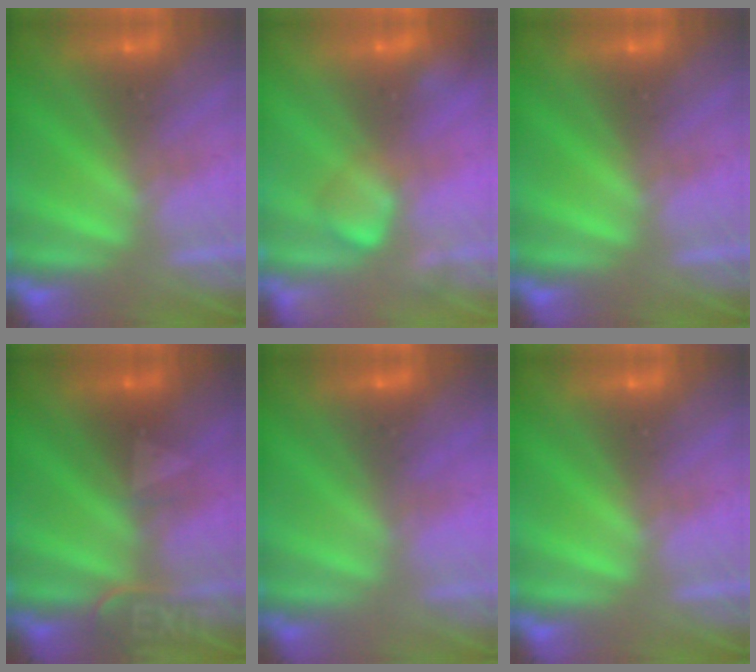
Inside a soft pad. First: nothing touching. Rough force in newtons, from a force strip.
{"total": 2.4}
{"total": 0.0}
{"total": 2.4}
{"total": 4.9}
{"total": 0.0}